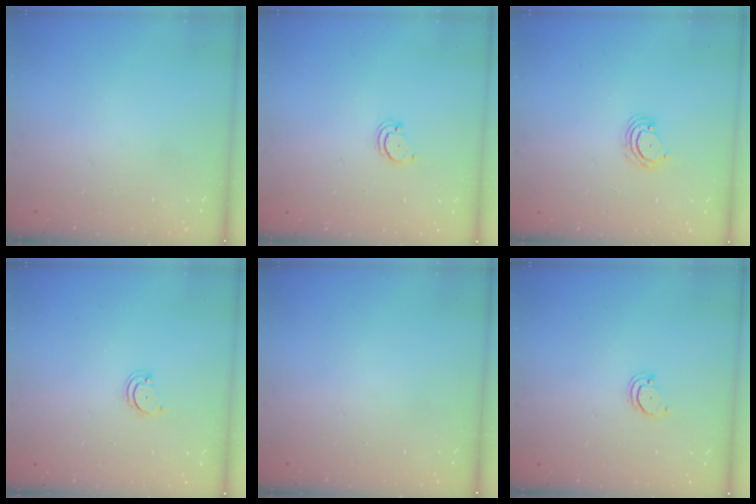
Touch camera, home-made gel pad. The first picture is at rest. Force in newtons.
{"total": 2.5, "press": 2.5, "slide": 0.3}
{"total": 5.0, "press": 4.9, "slide": 0.4}
{"total": 2.7, "press": 2.7, "slide": 0.3}
{"total": 0.0}
{"total": 1.4, "press": 1.3, "slide": 0.1}